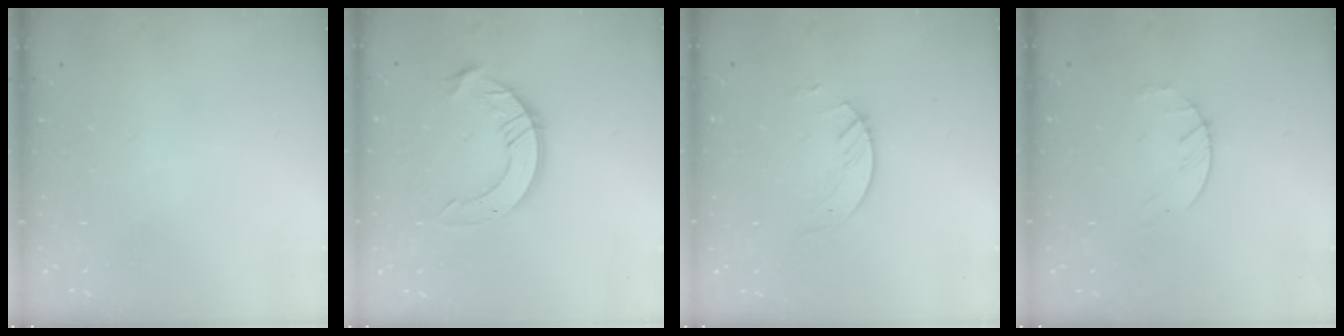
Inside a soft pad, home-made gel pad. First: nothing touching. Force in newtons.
{"total": 12.6, "press": 12.6, "slide": 1.3}
{"total": 3.5, "press": 3.5, "slide": 0.3}
{"total": 2.2, "press": 2.2, "slide": 0.3}